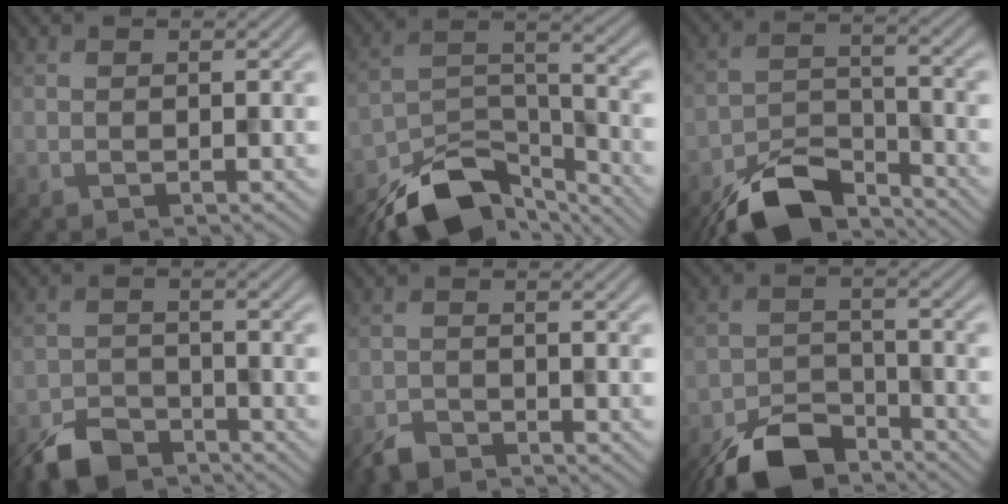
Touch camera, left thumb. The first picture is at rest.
{"total": 12.5, "force": [-9.9, 5.0, 5.8], "torque": [-0.104, -0.005, -0.175]}
{"total": 9.8, "force": [-7.7, 3.6, 4.7], "torque": [-0.084, -0.005, -0.153]}
{"total": 6.2, "force": [-5.0, 2.6, 2.4], "torque": [-0.044, -0.007, -0.104]}
{"total": 2.5, "force": [-2.2, 0.9, 0.7], "torque": [-0.013, -0.001, -0.048]}
{"total": 9.1, "force": [-7.1, 3.8, 4.2], "torque": [-0.075, -0.011, -0.140]}